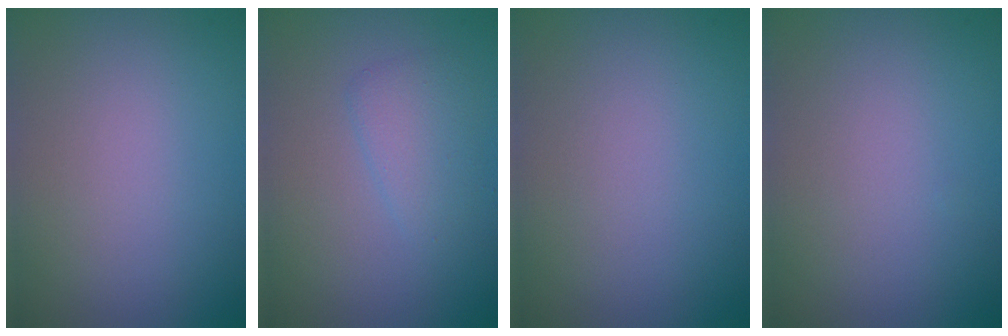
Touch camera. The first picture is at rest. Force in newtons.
{"total": 1.9, "press": 1.9, "slide": 0.1}
{"total": 0.0}
{"total": 0.0}